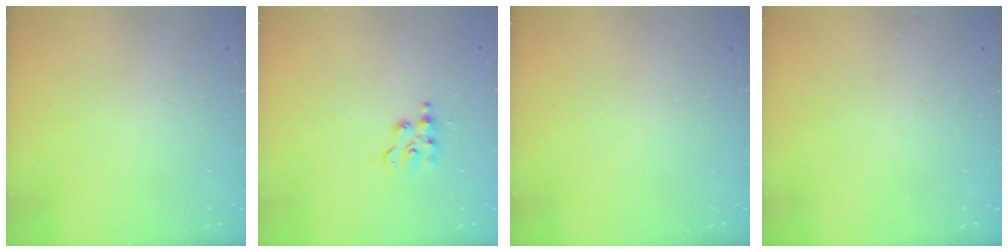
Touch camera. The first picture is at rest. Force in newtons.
{"total": 4.0, "press": 4.0, "slide": 0.4}
{"total": 0.0}
{"total": 0.0}